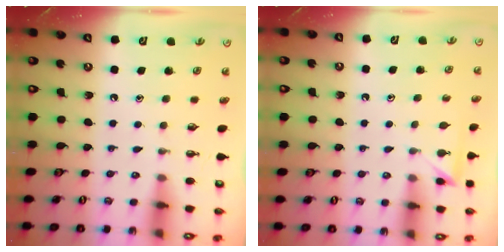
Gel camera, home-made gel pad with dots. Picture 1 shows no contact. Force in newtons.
{"total": 2.9, "press": 2.9, "slide": 0.3}